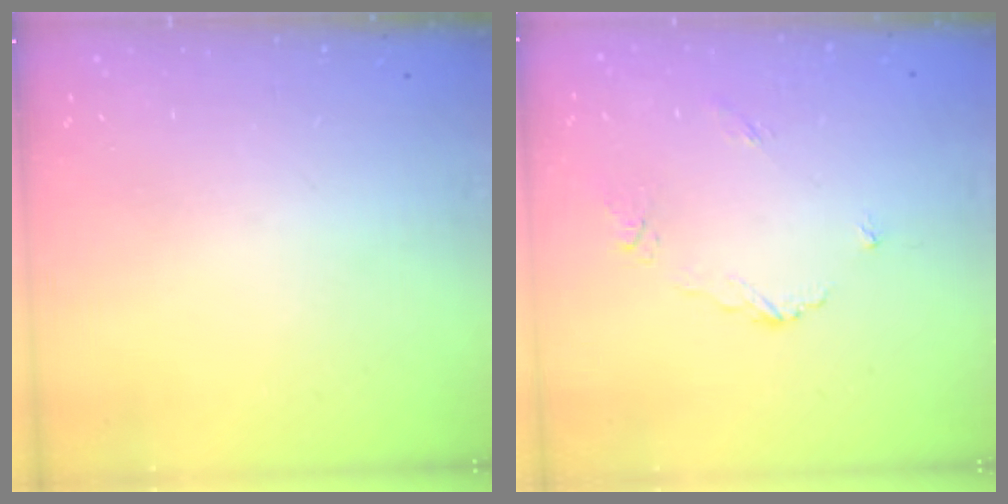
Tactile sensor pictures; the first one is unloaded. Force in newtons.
{"total": 4.8, "press": 4.8, "slide": 0.3}